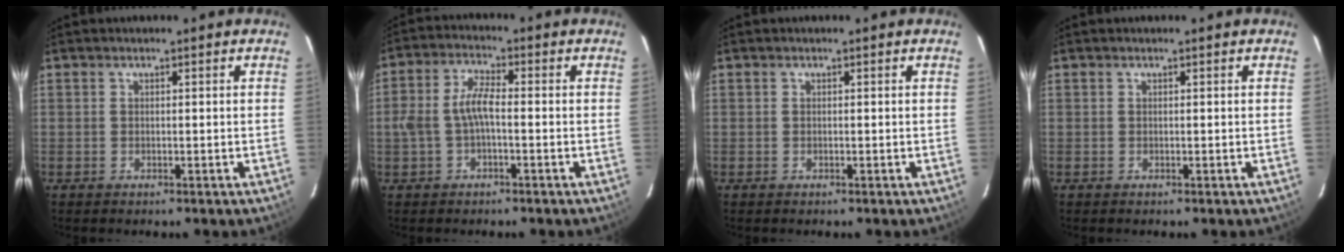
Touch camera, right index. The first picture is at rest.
{"total": 5.5, "force": [-1.2, 2.0, 4.9], "torque": [-0.107, 0.014, -0.021]}
{"total": 0.0}
{"total": 0.0}